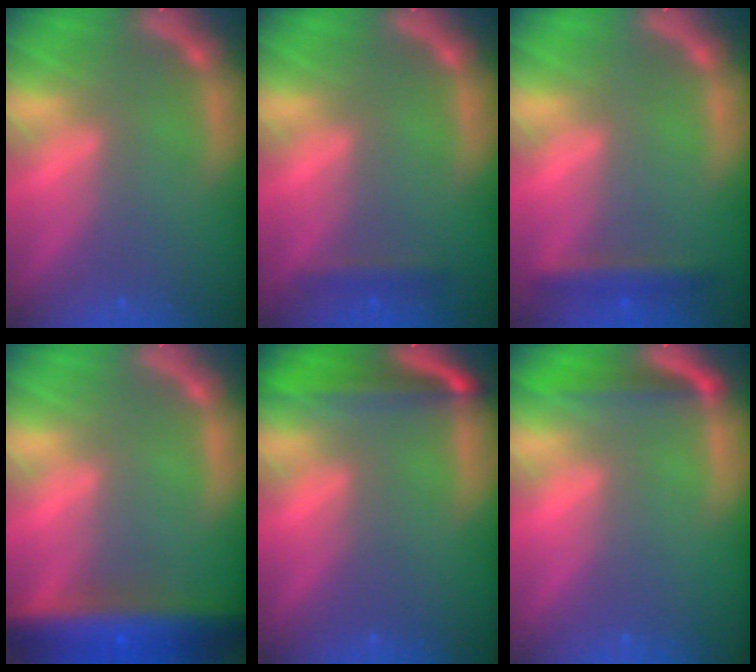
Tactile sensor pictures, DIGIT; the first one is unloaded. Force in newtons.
{"total": 1.4}
{"total": 2.4}
{"total": 9.0}
{"total": 5.0}
{"total": 3.0}